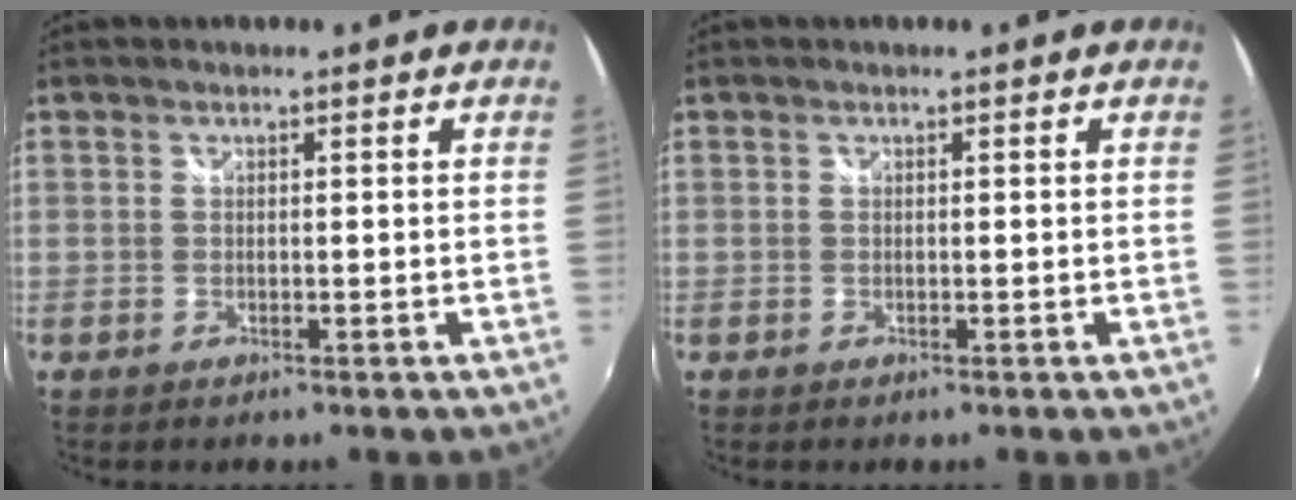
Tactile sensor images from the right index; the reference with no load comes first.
{"total": 0.0}